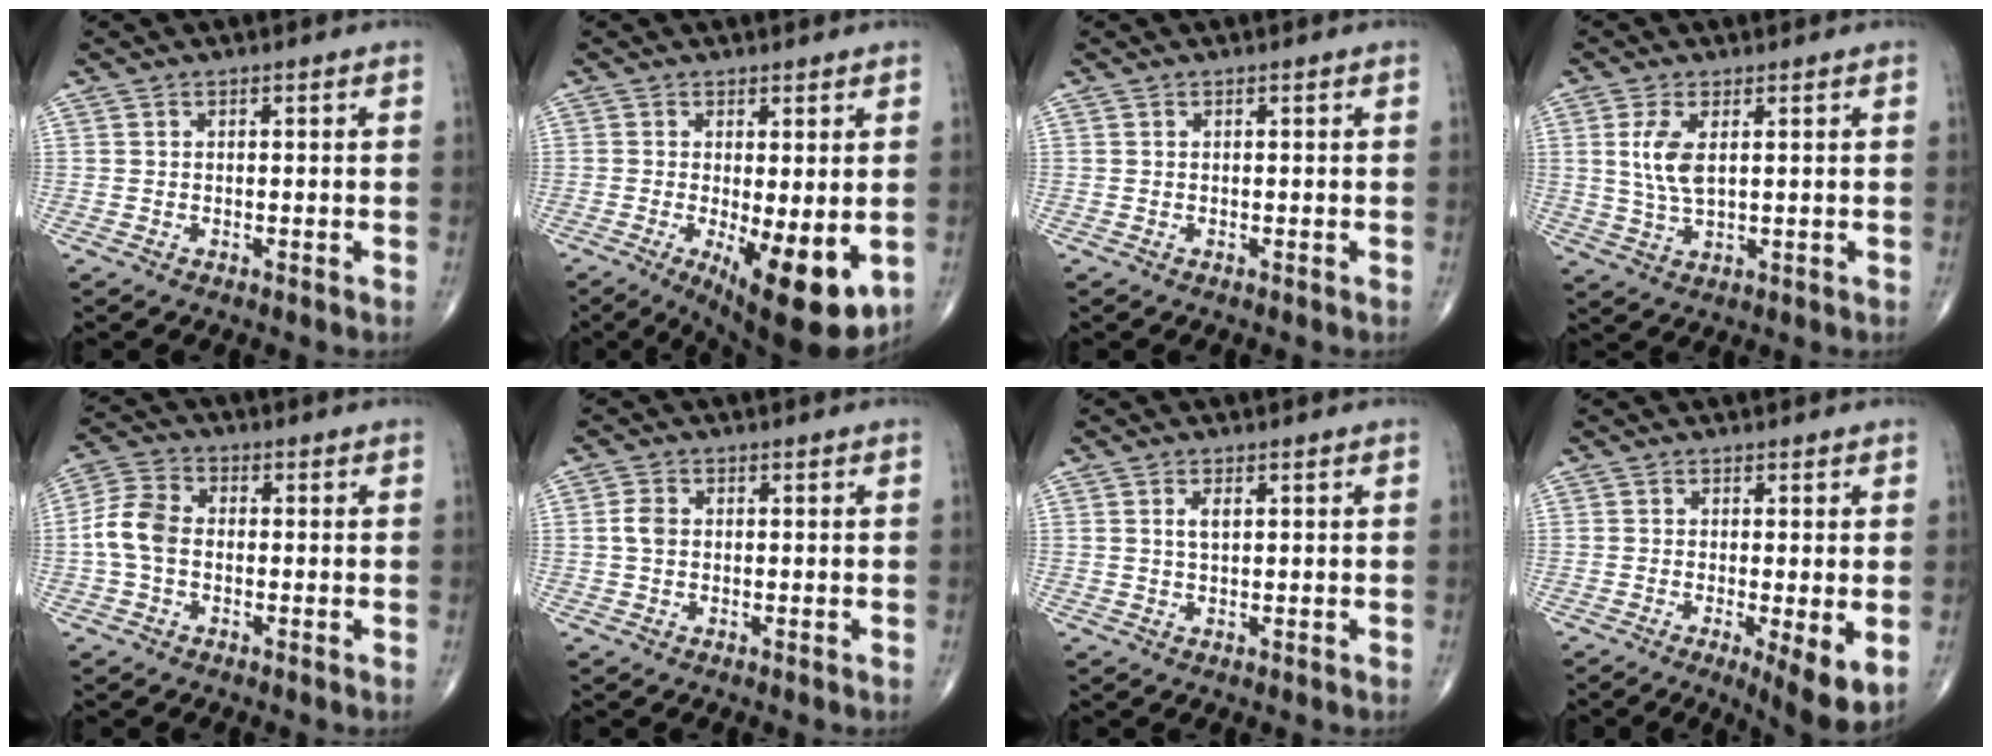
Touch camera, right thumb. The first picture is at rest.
{"total": 12.6, "force": [-3.0, 4.1, 11.6], "torque": [-0.162, -0.028, -0.032]}
{"total": 0.0}
{"total": 6.0, "force": [1.4, 2.6, 5.2], "torque": [-0.116, -0.008, 0.034]}
{"total": 7.0, "force": [-0.8, 4.8, 5.0], "torque": [-0.102, 0.021, -0.028]}
{"total": 2.5, "force": [0.0, 1.8, 1.7], "torque": [-0.034, 0.003, -0.004]}
{"total": 2.0, "force": [0.6, 0.9, 1.6], "torque": [-0.031, 0.000, 0.013]}
{"total": 7.3, "force": [-1.6, 1.6, 7.0], "torque": [-0.111, -0.024, -0.025]}